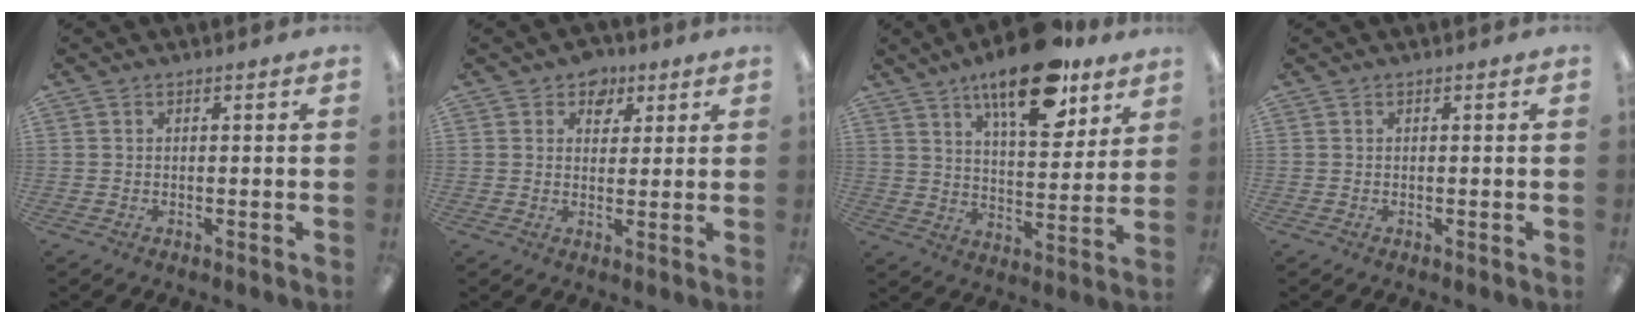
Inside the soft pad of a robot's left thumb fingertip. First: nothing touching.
{"total": 5.0, "force": [3.1, 3.7, 1.3], "torque": [-0.007, -0.010, 0.054]}
{"total": 18.2, "force": [12.5, 6.9, 11.3], "torque": [-0.168, -0.065, 0.206]}
{"total": 0.0}